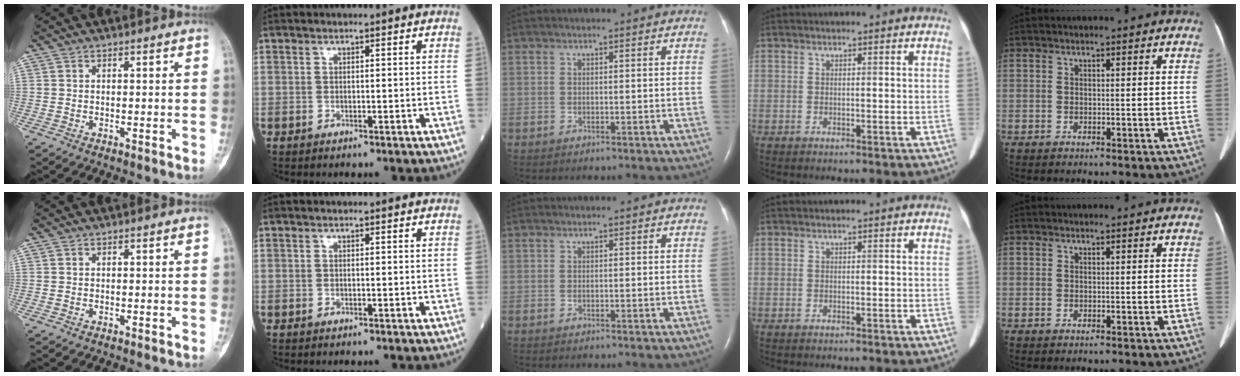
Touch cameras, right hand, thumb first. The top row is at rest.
{}